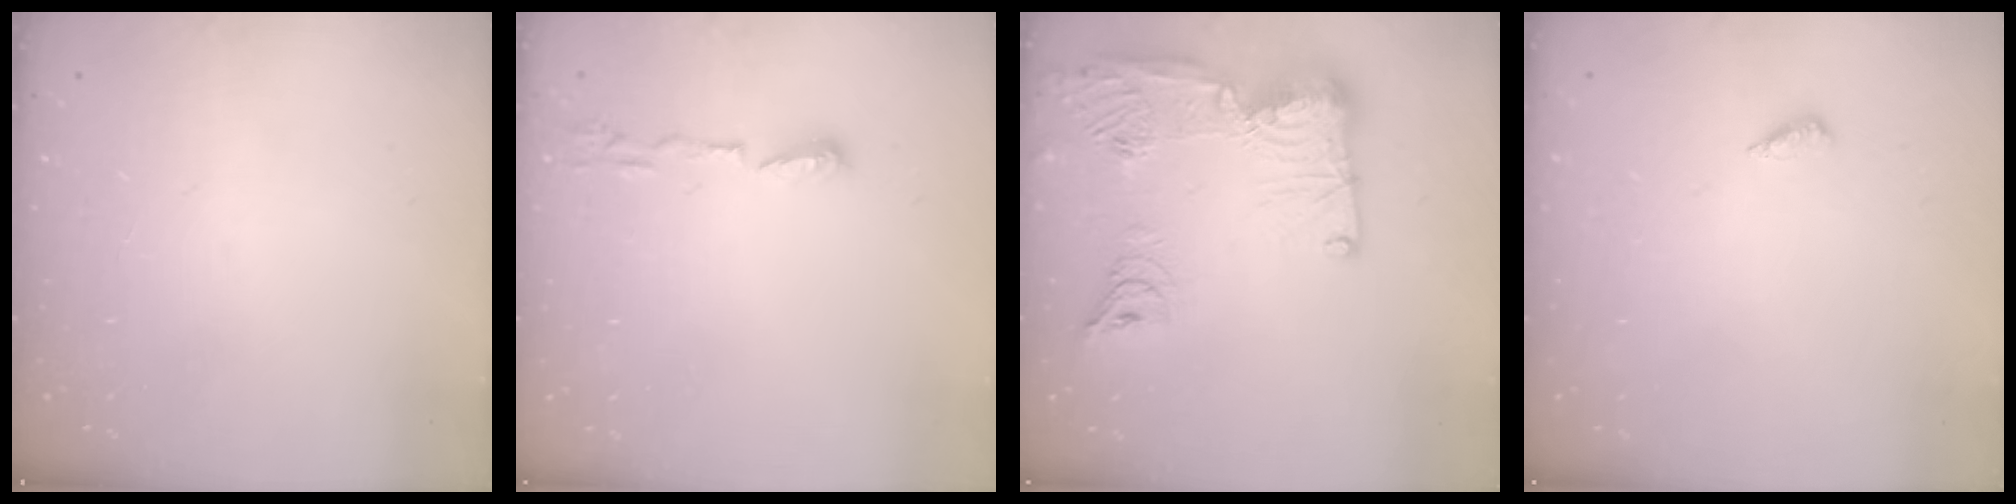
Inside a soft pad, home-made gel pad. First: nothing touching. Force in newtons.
{"total": 6.0, "press": 5.8, "slide": 1.2}
{"total": 27.4, "press": 26.4, "slide": 7.2}
{"total": 2.6, "press": 2.2, "slide": 1.3}